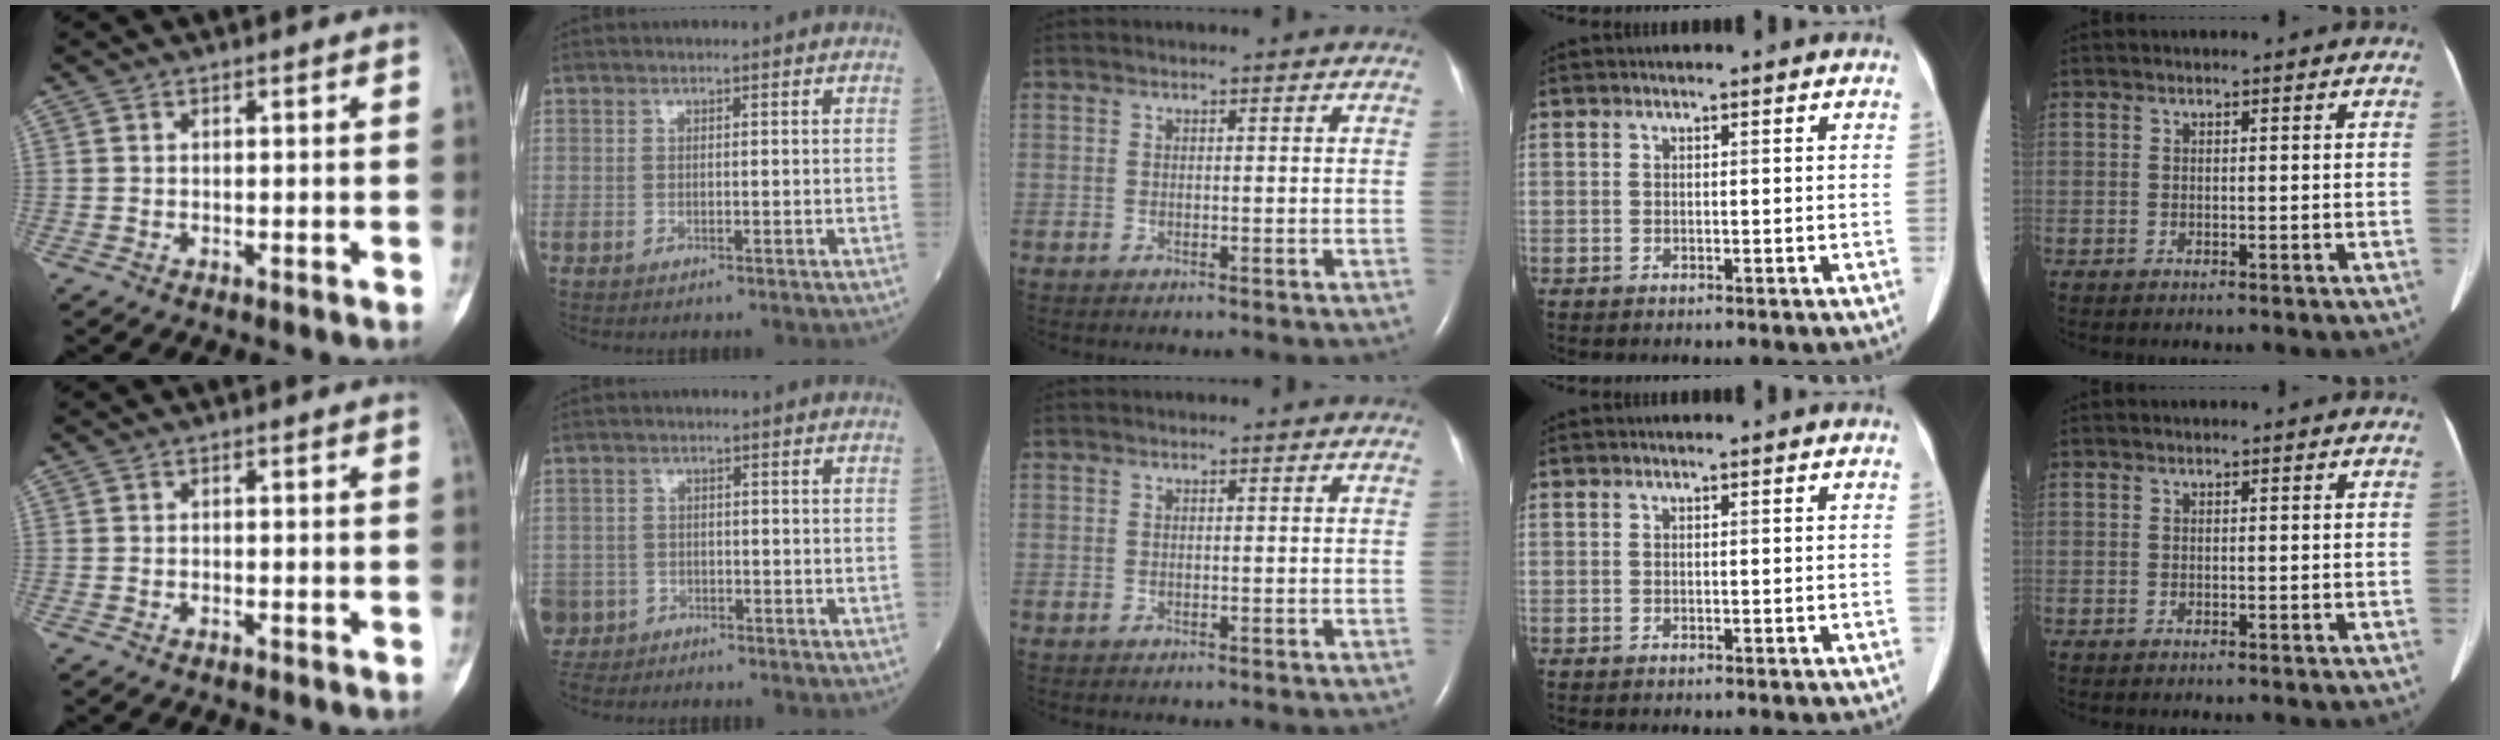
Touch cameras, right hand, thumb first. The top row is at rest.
{"index": {"total": 6.0, "force": [-4.1, 4.4, 0.0], "torque": [-0.008, 0.004, -0.077]}}